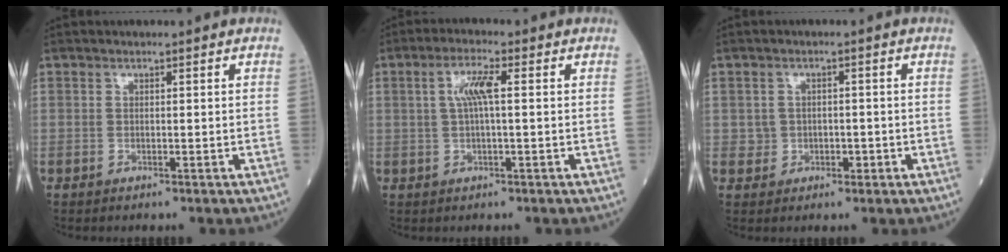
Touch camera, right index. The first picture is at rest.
{"total": 4.1, "force": [0.8, 0.5, 4.0], "torque": [-0.084, 0.012, 0.019]}
{"total": 2.4, "force": [-0.3, 2.3, 0.6], "torque": [-0.005, 0.007, 0.000]}